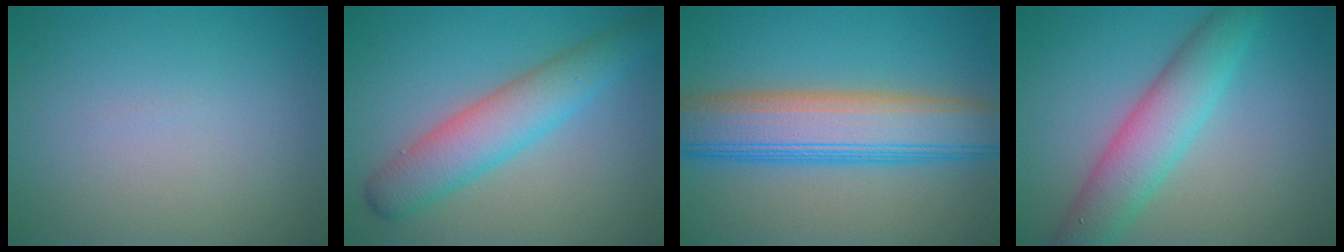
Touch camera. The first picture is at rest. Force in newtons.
{"total": 5.3, "press": 5.3, "slide": 0.1}
{"total": 8.9, "press": 8.9, "slide": 0.4}
{"total": 5.5, "press": 5.5, "slide": 0.0}